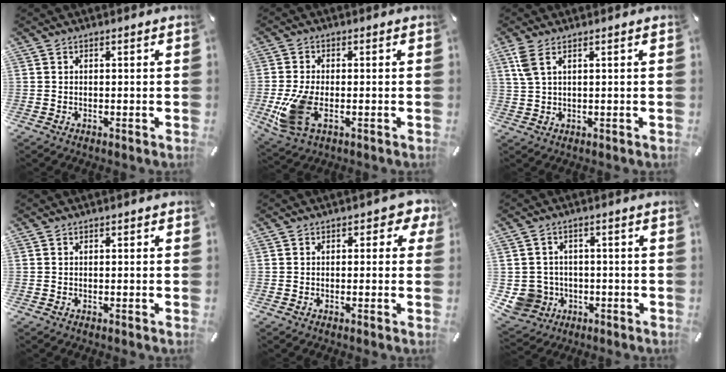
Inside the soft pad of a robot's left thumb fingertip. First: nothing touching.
{"total": 10.2, "force": [-2.4, 5.7, 8.1], "torque": [-0.184, -0.012, -0.038]}
{"total": 4.0, "force": [1.9, 1.3, 3.3], "torque": [-0.071, 0.000, 0.036]}
{"total": 0.0}
{"total": 3.1, "force": [0.6, 2.0, 2.2], "torque": [-0.029, 0.004, 0.007]}
{"total": 7.2, "force": [-1.3, 7.0, 1.2], "torque": [-0.042, 0.001, -0.023]}